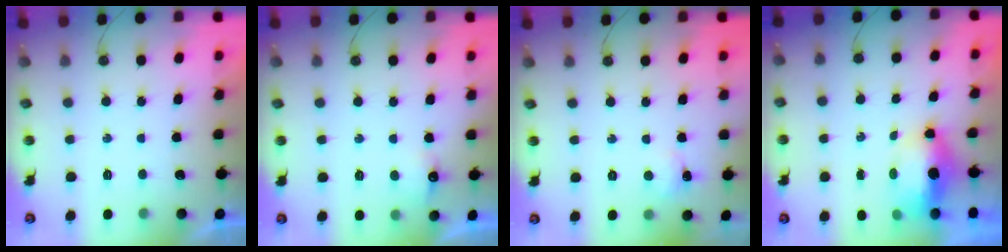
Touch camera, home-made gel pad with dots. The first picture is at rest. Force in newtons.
{"total": 4.4, "press": 4.3, "slide": 0.8}
{"total": 3.4, "press": 2.9, "slide": 1.7}
{"total": 6.8, "press": 6.7, "slide": 1.0}